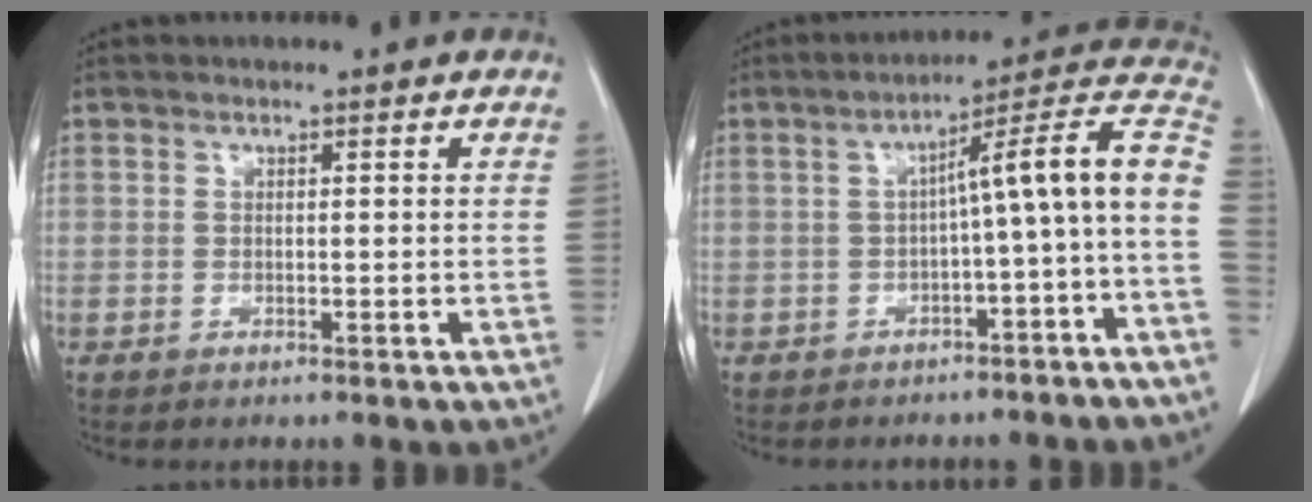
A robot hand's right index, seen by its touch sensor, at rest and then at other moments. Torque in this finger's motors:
{"motor_torque": [1.14, -0.56, 0.62, 0.15]}